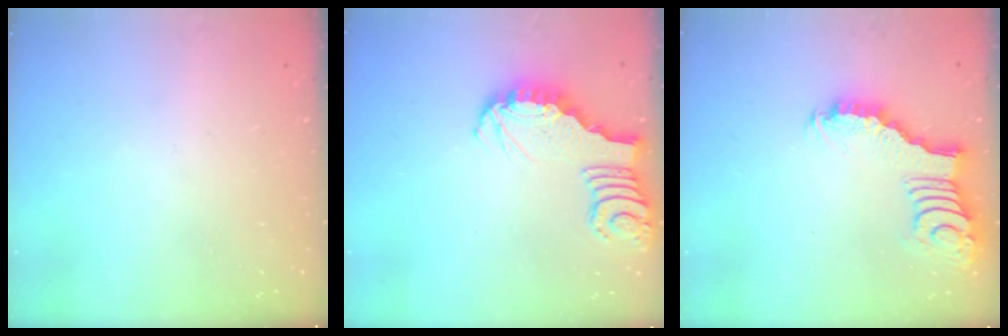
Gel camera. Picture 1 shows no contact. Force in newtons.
{"total": 3.3, "press": 3.3, "slide": 0.3}
{"total": 4.7, "press": 4.6, "slide": 0.4}